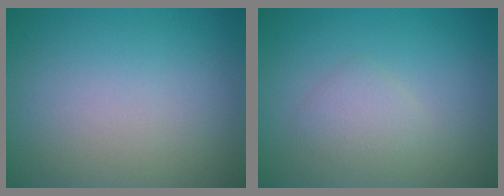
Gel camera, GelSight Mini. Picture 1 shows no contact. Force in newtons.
{"total": 1.7, "press": 1.7, "slide": 0.1}